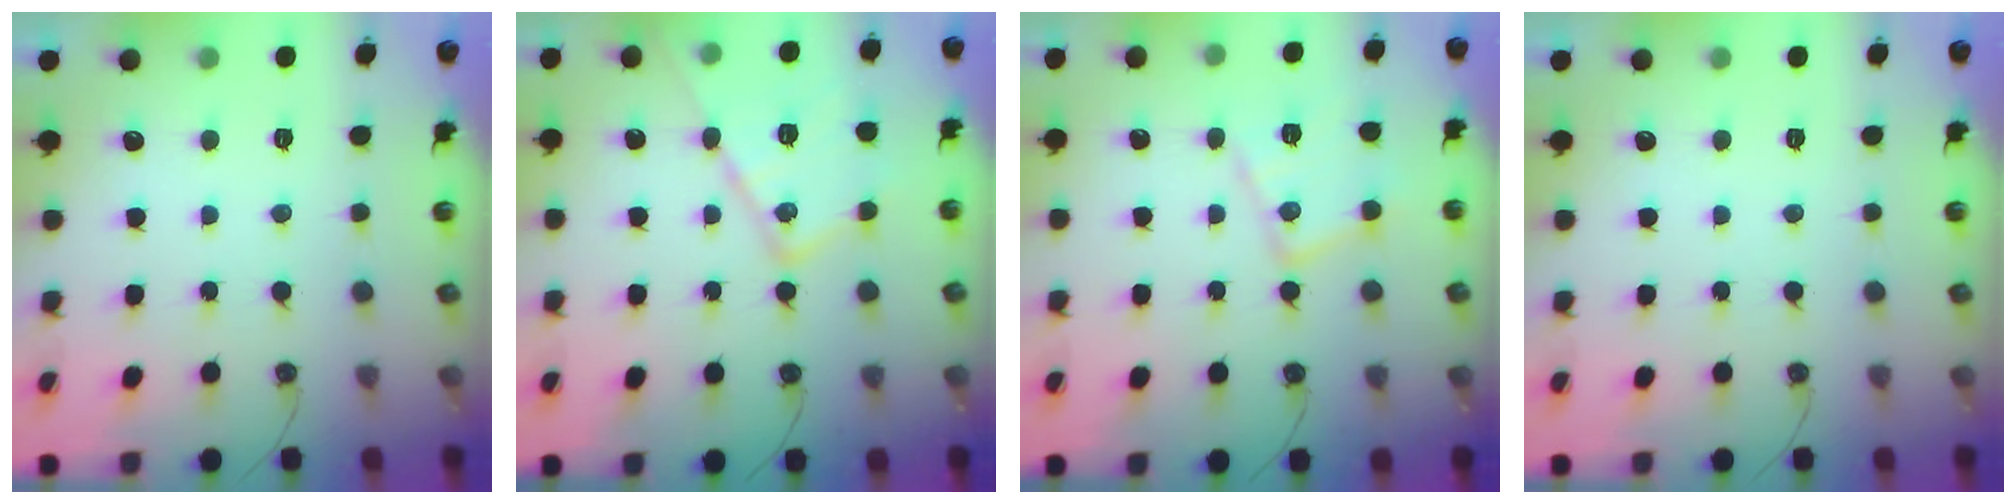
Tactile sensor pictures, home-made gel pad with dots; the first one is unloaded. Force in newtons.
{"total": 16.1, "press": 16.0, "slide": 1.2}
{"total": 12.9, "press": 12.9, "slide": 0.4}
{"total": 0.0}